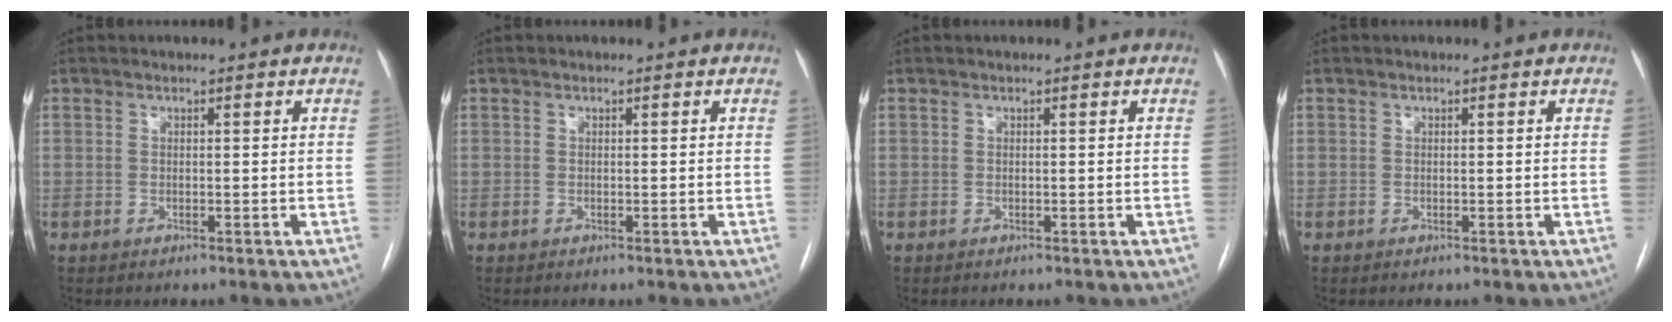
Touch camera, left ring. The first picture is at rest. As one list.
[{"total": 0.0}, {"total": 0.0}, {"total": 0.0}]